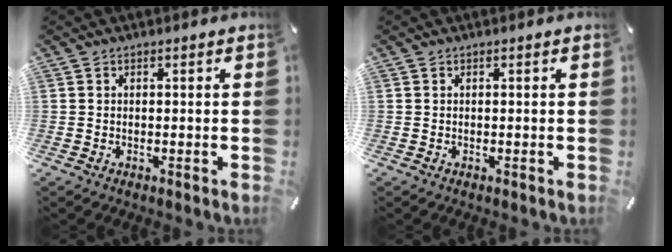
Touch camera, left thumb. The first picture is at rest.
{"total": 0.0}